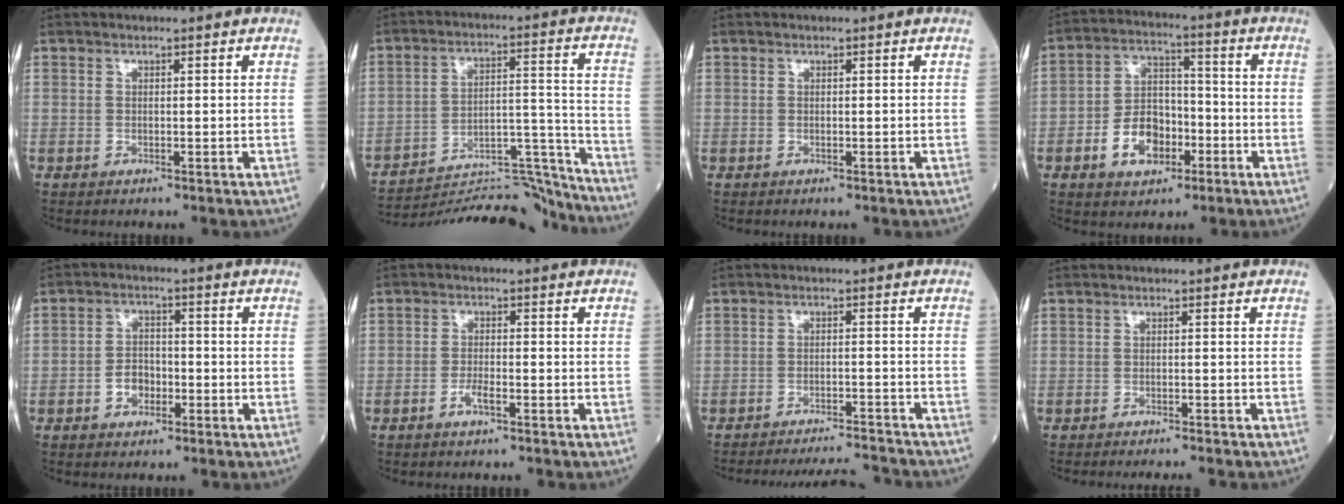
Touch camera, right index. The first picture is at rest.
{"total": 21.9, "force": [-21.6, 0.3, 3.9], "torque": [-0.071, 0.020, -0.322]}
{"total": 0.0}
{"total": 8.9, "force": [-3.6, 5.6, 5.9], "torque": [-0.121, 0.018, -0.062]}
{"total": 3.7, "force": [-1.5, 2.6, 2.3], "torque": [-0.042, 0.009, -0.028]}
{"total": 2.1, "force": [-1.4, 0.4, 1.6], "torque": [-0.031, 0.002, -0.027]}
{"total": 9.0, "force": [-8.9, -0.5, 1.0], "torque": [-0.015, 0.000, -0.133]}
{"total": 4.5, "force": [-4.2, -0.3, 1.5], "torque": [-0.014, -0.010, -0.056]}